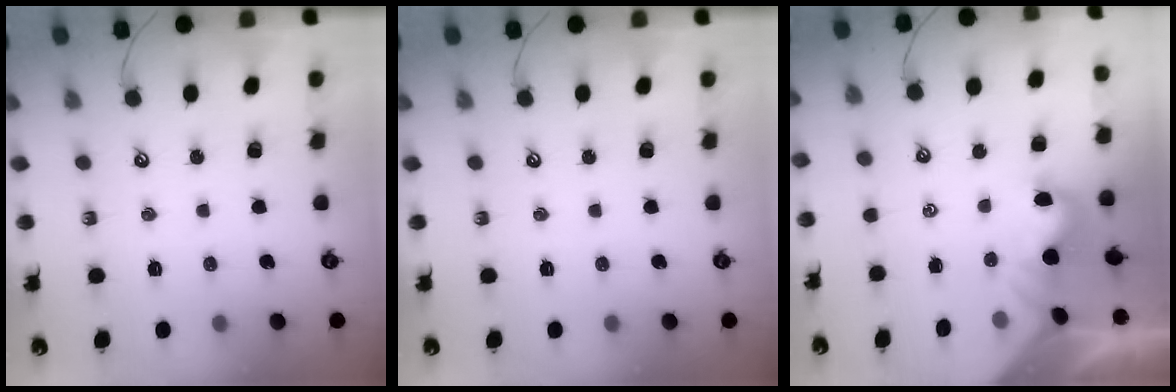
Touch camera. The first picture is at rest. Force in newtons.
{"total": 0.0}
{"total": 0.7, "press": 0.5, "slide": 0.6}